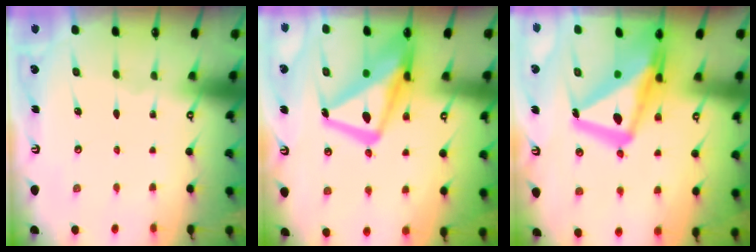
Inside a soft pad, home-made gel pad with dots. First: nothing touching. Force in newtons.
{"total": 16.8, "press": 16.7, "slide": 1.9}
{"total": 19.9, "press": 19.8, "slide": 2.0}